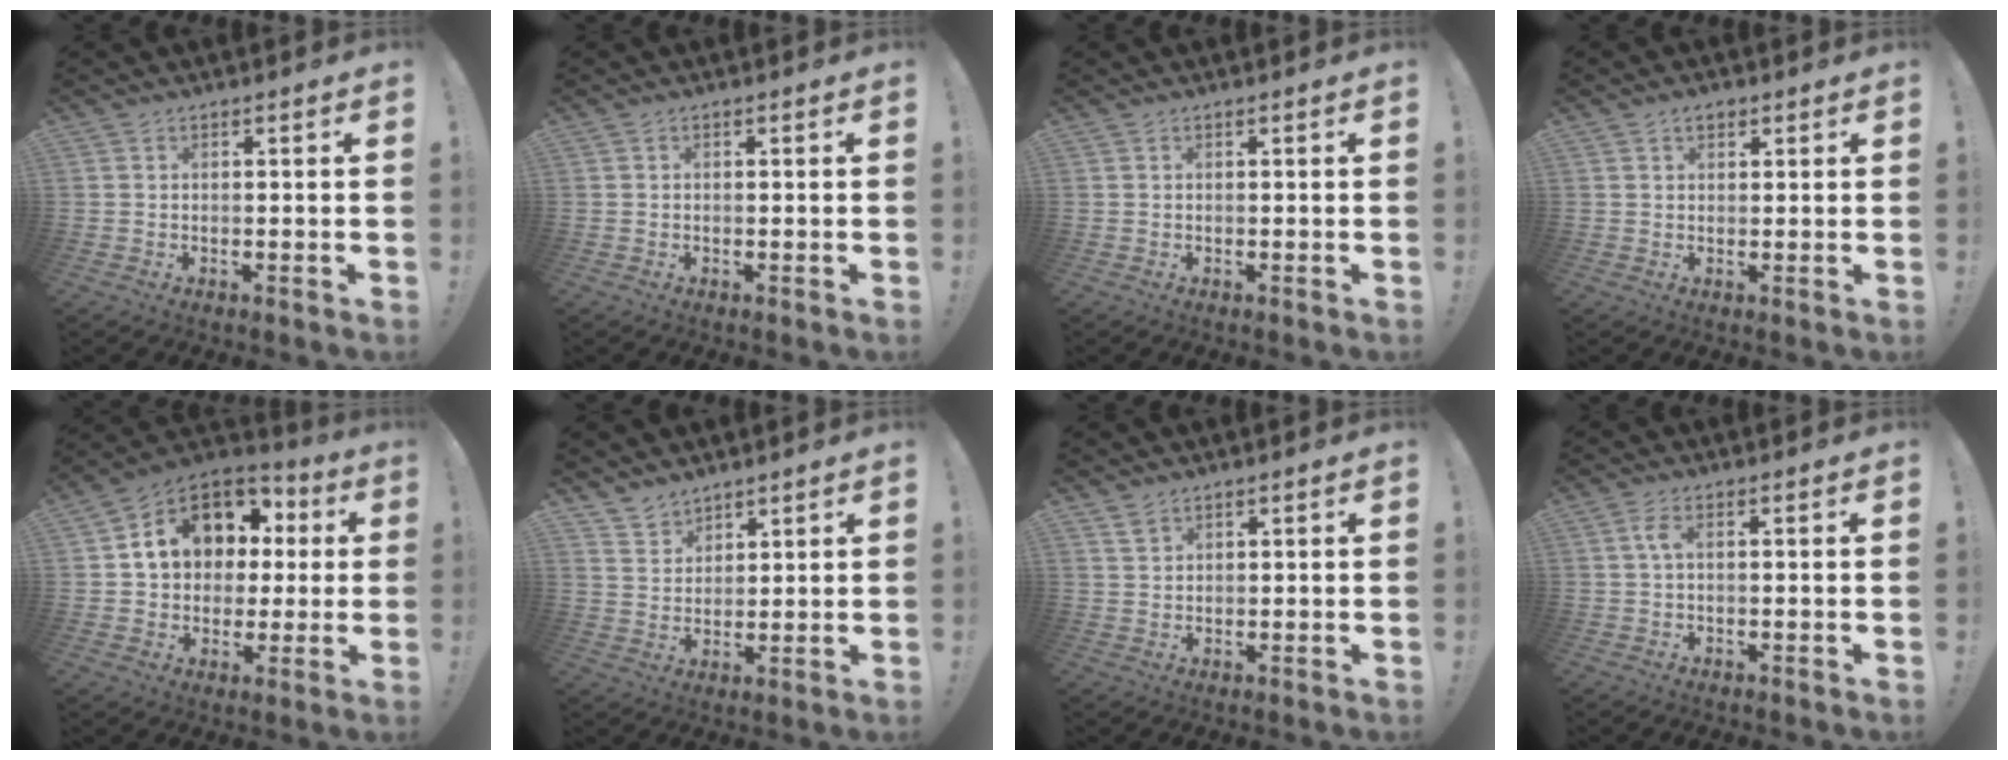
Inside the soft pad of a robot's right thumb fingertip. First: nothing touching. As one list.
[{"total": 0.0}, {"total": 0.0}, {"total": 2.4, "force": [1.4, 1.3, 1.4], "torque": [-0.017, -0.003, 0.024]}, {"total": 14.8, "force": [4.8, 11.8, 7.5], "torque": [-0.116, -0.017, 0.103]}, {"total": 5.4, "force": [4.7, 2.7, 0.4], "torque": [-0.009, -0.037, 0.091]}, {"total": 2.0, "force": [1.6, 1.0, 0.7], "torque": [-0.007, -0.010, 0.030]}, {"total": 3.0, "force": [0.2, 0.8, 2.9], "torque": [-0.055, 0.005, 0.004]}]